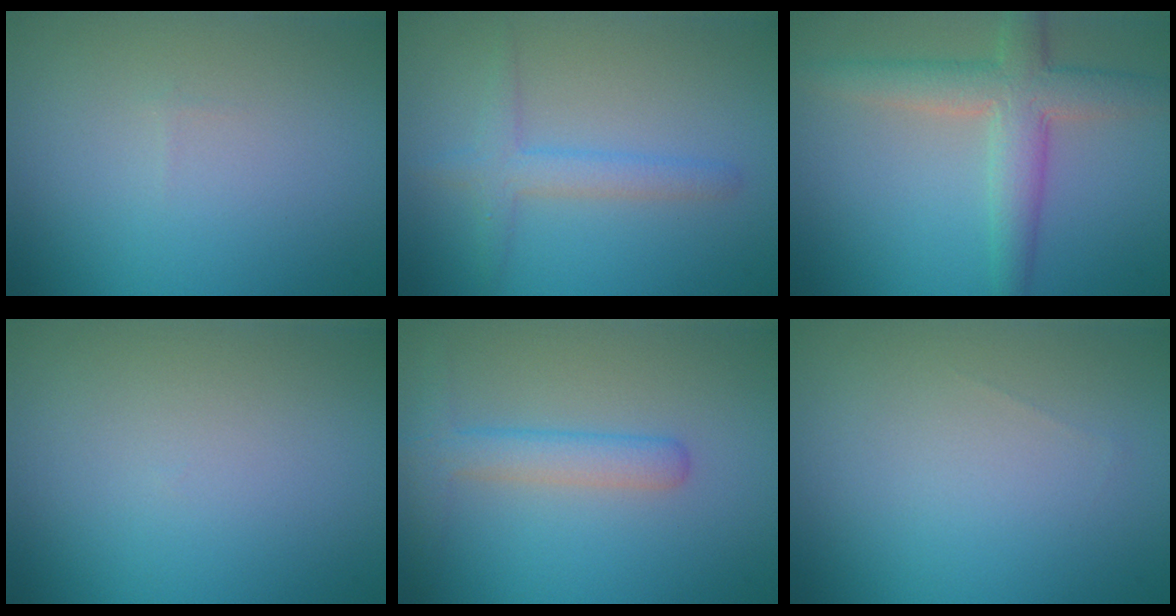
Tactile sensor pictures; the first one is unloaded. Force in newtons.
{"total": 2.3, "press": 2.3, "slide": 0.0}
{"total": 4.9, "press": 4.9, "slide": 0.2}
{"total": 0.0}
{"total": 3.0, "press": 3.0, "slide": 0.0}
{"total": 0.0}